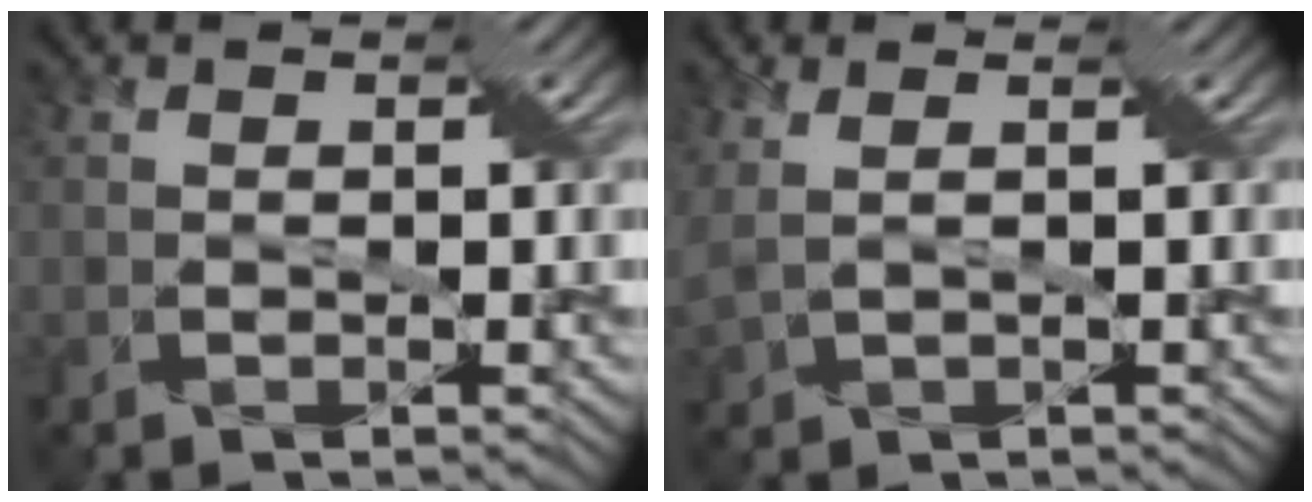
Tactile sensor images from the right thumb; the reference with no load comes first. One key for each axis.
{"total": 4.5, "fx": 1.6, "fy": 1.5, "fz": 3.9, "tx": -0.087, "ty": 0.009, "tz": 0.032}